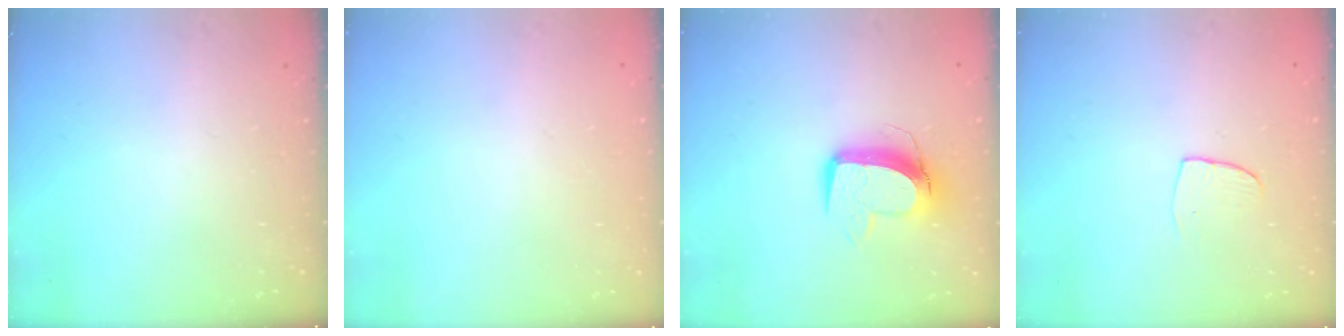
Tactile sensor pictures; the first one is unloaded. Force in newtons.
{"total": 0.0}
{"total": 11.0, "press": 11.0, "slide": 1.4}
{"total": 4.2, "press": 4.2, "slide": 0.3}